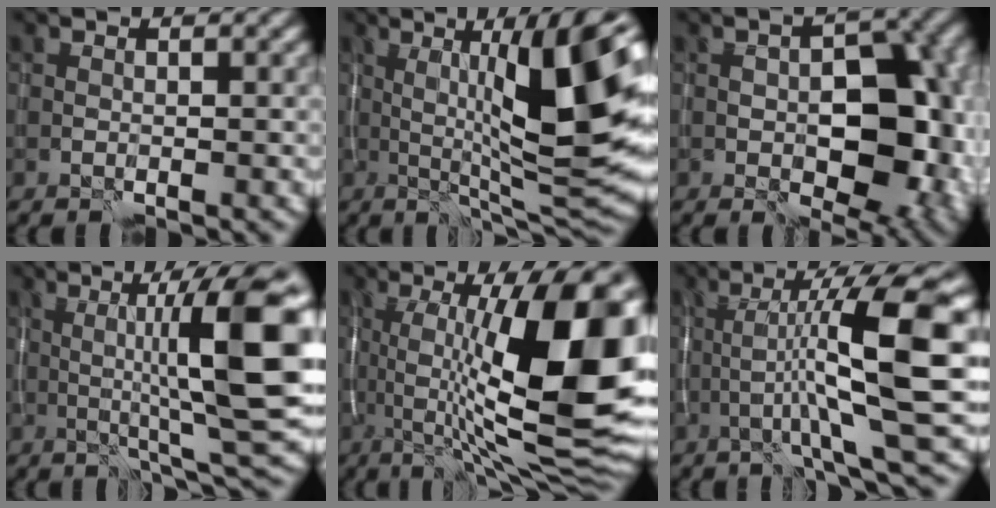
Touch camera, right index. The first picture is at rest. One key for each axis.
{"total": 12.4, "fx": 2.1, "fy": 2.2, "fz": 12.0, "tx": -0.174, "ty": 0.007, "tz": 0.034}
{"total": 10.9, "fx": -1.7, "fy": 6.3, "fz": 8.7, "tx": -0.106, "ty": 0.001, "tz": -0.017}
{"total": 10.9, "fx": 1.2, "fy": 1.7, "fz": 10.8, "tx": -0.156, "ty": 0.008, "tz": 0.022}
{"total": 16.1, "fx": 1.0, "fy": 4.1, "fz": 15.5, "tx": -0.214, "ty": 0.006, "tz": 0.010}
{"total": 9.8, "fx": -0.8, "fy": 1.1, "fz": 9.7, "tx": -0.147, "ty": 0.022, "tz": -0.013}